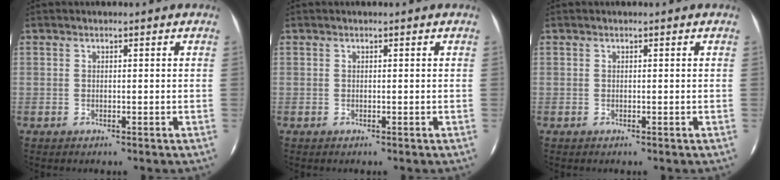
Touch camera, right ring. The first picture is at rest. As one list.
[{"total": 0.0}, {"total": 0.0}]